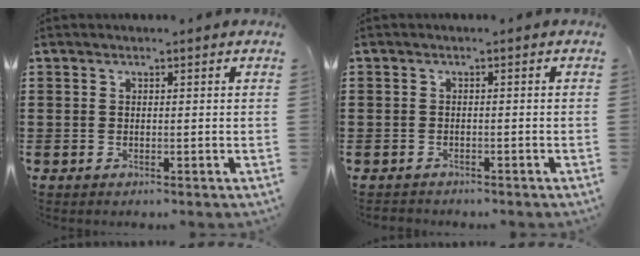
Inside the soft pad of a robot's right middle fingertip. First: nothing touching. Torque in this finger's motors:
{"motor_torque": [0.44, 0.12, -0.72, -0.14]}